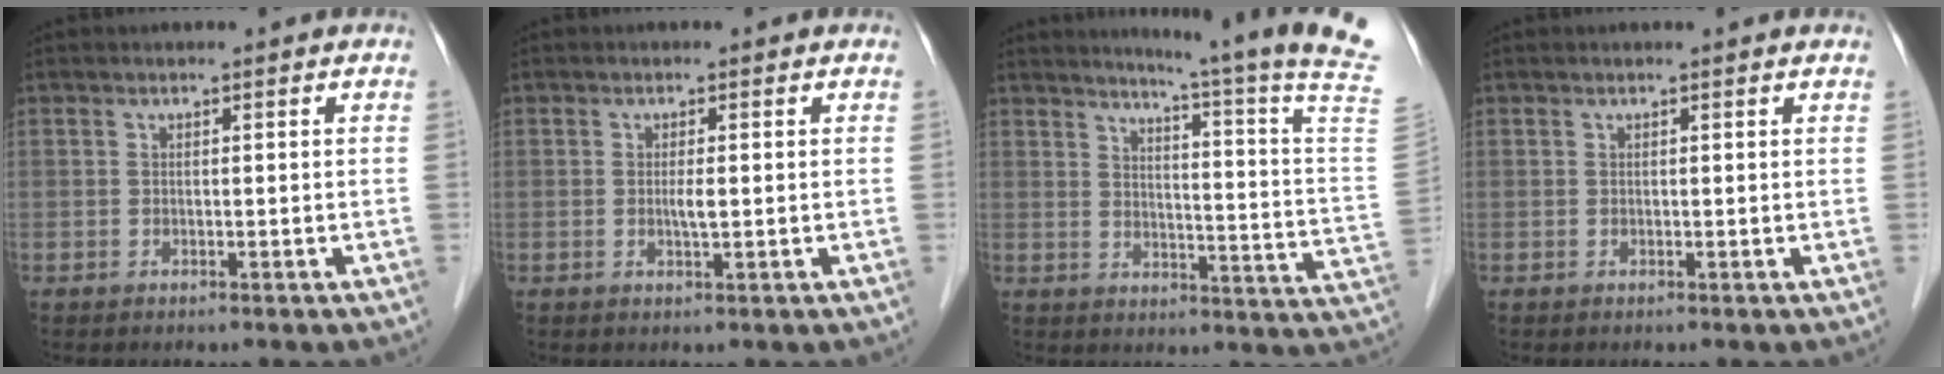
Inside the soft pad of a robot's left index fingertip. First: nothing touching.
{"total": 1.6, "force": [0.0, 0.2, 1.5], "torque": [-0.031, -0.001, -0.001]}
{"total": 18.5, "force": [15.6, -4.2, 9.1], "torque": [-0.138, -0.111, 0.179]}
{"total": 0.6, "force": [0.6, 0.0, 0.2], "torque": [-0.011, -0.001, 0.008]}